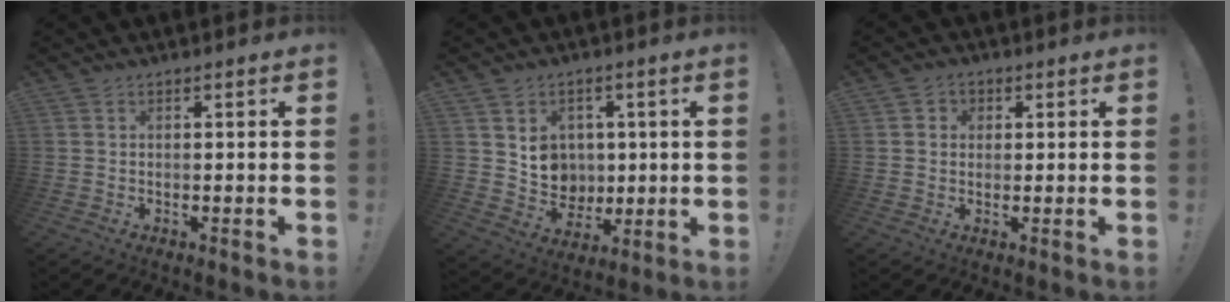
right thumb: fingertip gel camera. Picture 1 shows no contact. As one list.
[{"total": 8.9, "force": [2.6, 8.1, 2.6], "torque": [-0.031, -0.024, 0.060]}, {"total": 3.1, "force": [0.3, 3.0, 0.7], "torque": [-0.004, 0.002, 0.004]}]